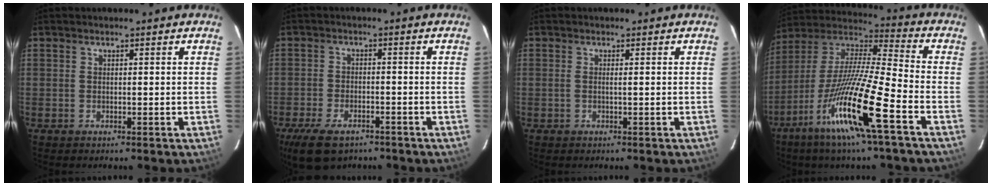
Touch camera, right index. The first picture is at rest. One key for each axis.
{"total": 10.3, "fx": -7.1, "fy": 5.0, "fz": 5.6, "tx": -0.138, "ty": -0.020, "tz": -0.124}
{"total": 0.6, "fx": 0.0, "fy": -0.2, "fz": 0.6, "tx": -0.011, "ty": -0.001, "tz": -0.002}
{"total": 19.2, "fx": -10.1, "fy": 0.5, "fz": 16.2, "tx": -0.310, "ty": -0.029, "tz": -0.200}